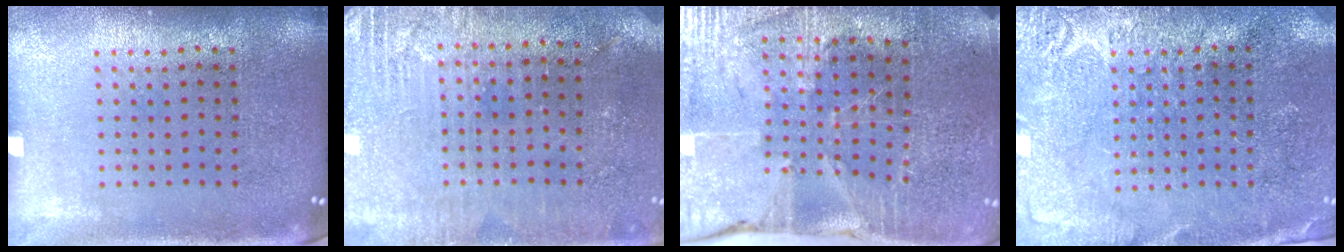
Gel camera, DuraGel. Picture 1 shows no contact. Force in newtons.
{"total": 2.8, "press": 2.7, "slide": 0.7}
{"total": 3.4, "press": 3.3, "slide": 0.4}
{"total": 2.7, "press": 2.6, "slide": 0.5}